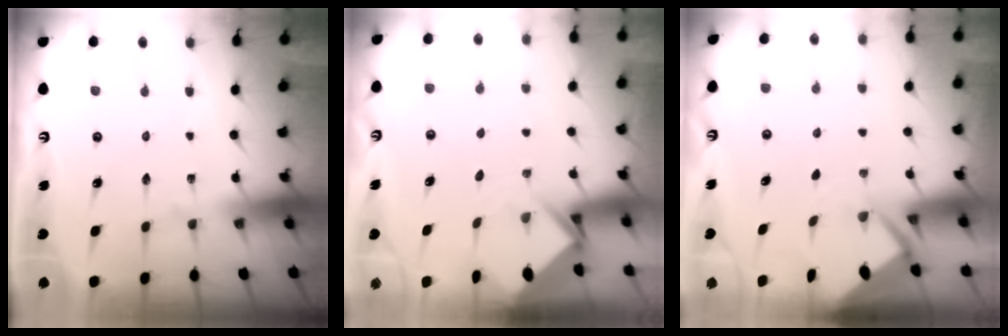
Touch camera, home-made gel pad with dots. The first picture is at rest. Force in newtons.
{"total": 3.8, "press": 3.8, "slide": 0.1}
{"total": 2.8, "press": 2.7, "slide": 0.3}